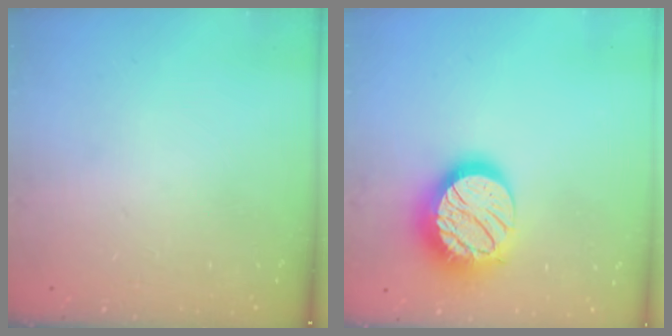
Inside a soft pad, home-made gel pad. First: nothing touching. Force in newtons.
{"total": 18.0, "press": 18.0, "slide": 0.9}